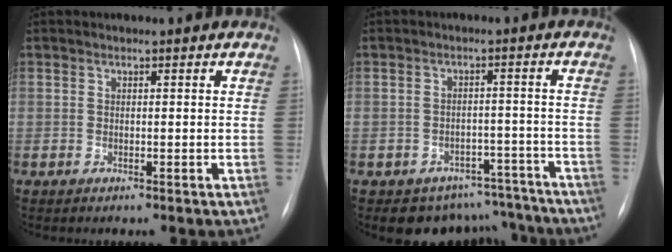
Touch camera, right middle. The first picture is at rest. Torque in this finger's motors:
{"motor_torque": [0.62, -0.74, 0.05, 0.05]}